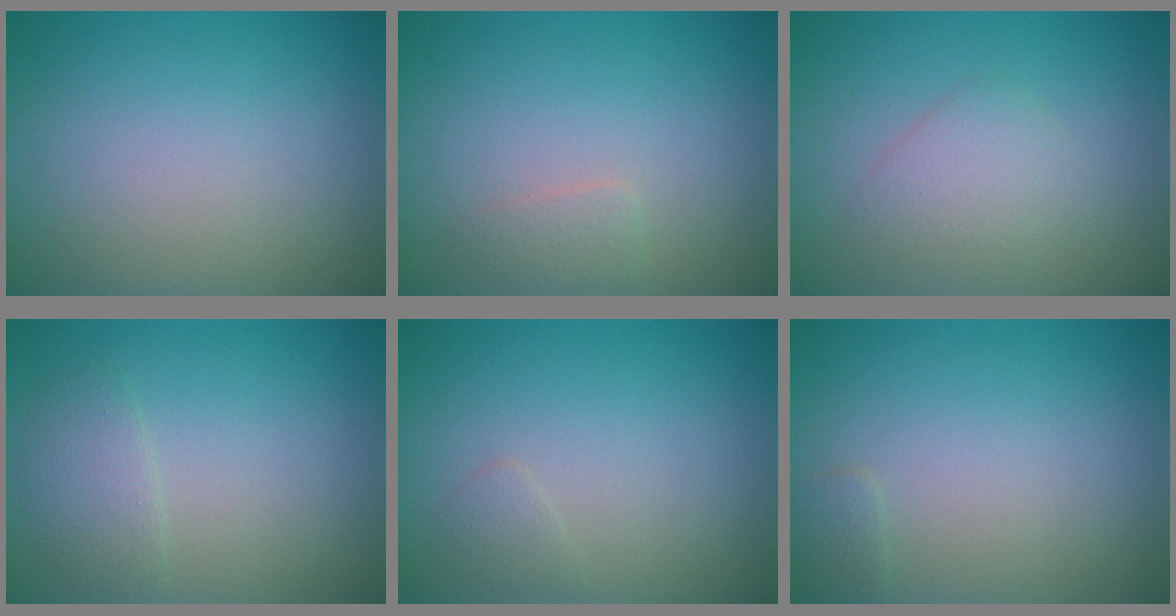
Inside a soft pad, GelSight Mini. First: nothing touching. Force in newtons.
{"total": 1.0, "press": 1.0, "slide": 0.1}
{"total": 2.2, "press": 2.2, "slide": 0.1}
{"total": 1.9, "press": 1.9, "slide": 0.1}
{"total": 0.8, "press": 0.8, "slide": 0.0}
{"total": 0.8, "press": 0.8, "slide": 0.1}